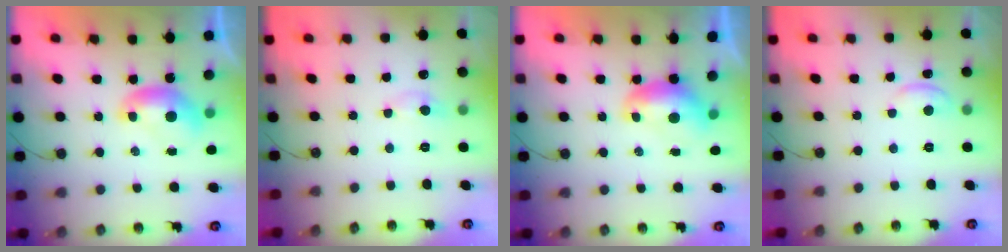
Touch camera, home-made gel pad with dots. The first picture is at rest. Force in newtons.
{"total": 1.7, "press": 1.7, "slide": 0.2}
{"total": 1.2, "press": 1.1, "slide": 0.3}
{"total": 0.6, "press": 0.4, "slide": 0.5}